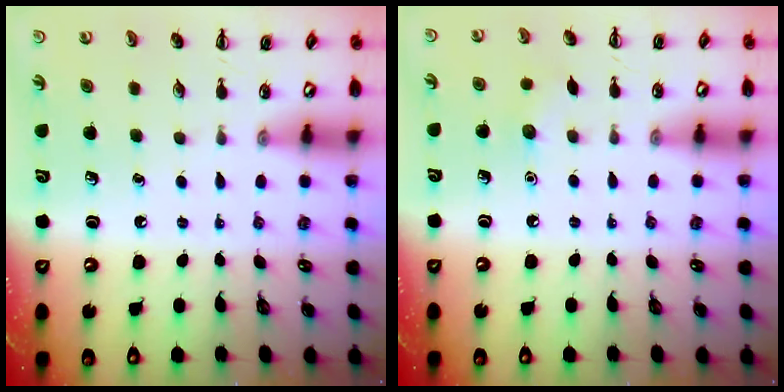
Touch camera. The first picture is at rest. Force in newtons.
{"total": 5.1, "press": 4.9, "slide": 1.5}